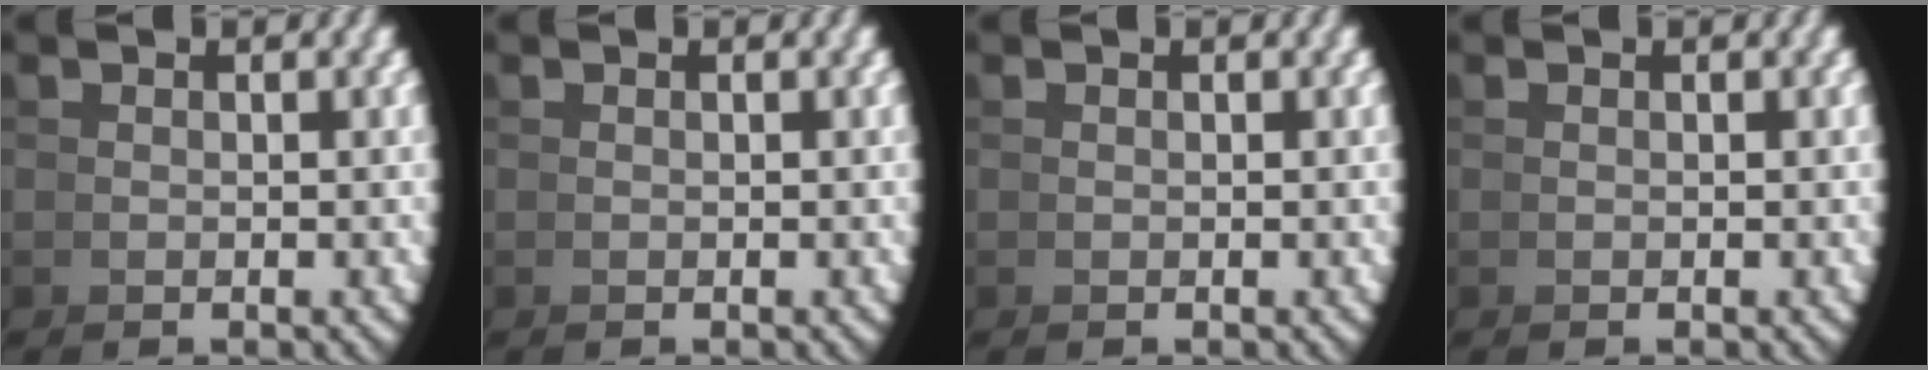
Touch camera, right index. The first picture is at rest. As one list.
[{"total": 0.0}, {"total": 0.0}, {"total": 0.0}]